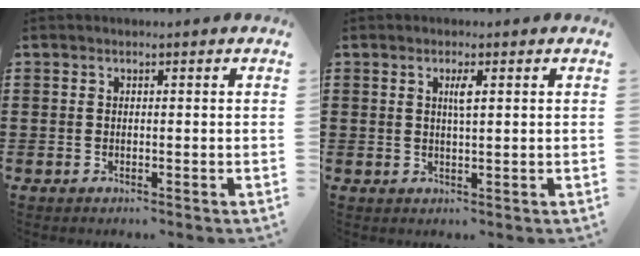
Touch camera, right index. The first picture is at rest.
{"total": 1.9, "force": [0.6, 0.2, 1.8], "torque": [-0.037, 0.002, 0.008]}